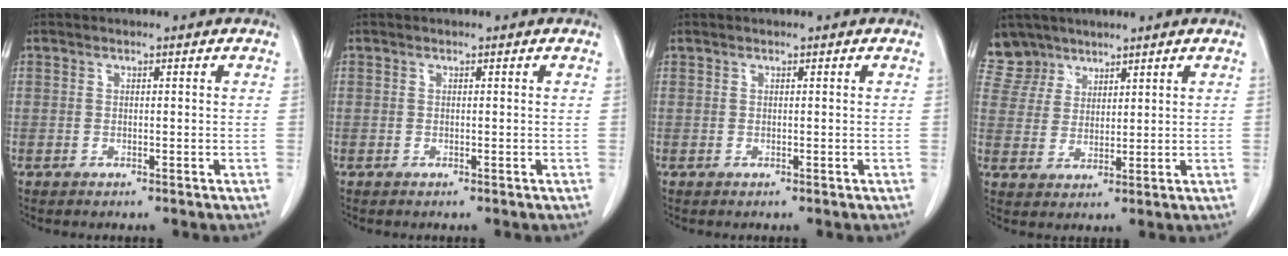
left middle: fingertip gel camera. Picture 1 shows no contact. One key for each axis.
{"total": 0.0}
{"total": 0.0}
{"total": 6.1, "fx": 5.0, "fy": 3.4, "fz": -0.5, "tx": 0.014, "ty": 0.003, "tz": 0.102}